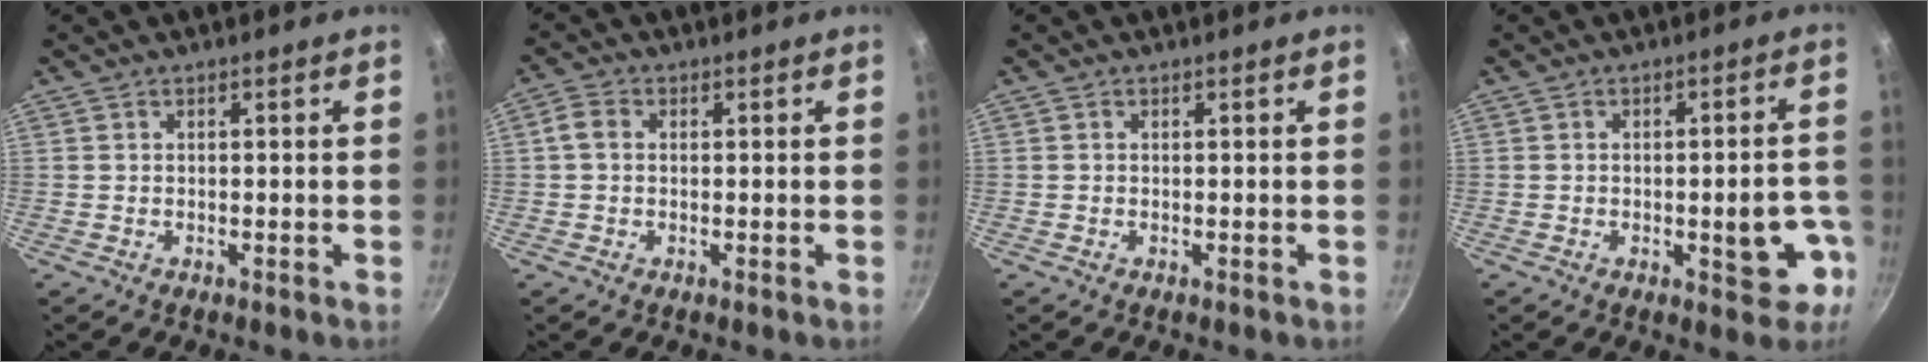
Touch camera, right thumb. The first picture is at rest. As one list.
[{"total": 2.7, "force": [0.1, 2.1, 1.7], "torque": [-0.038, 0.009, -0.003]}, {"total": 0.0}, {"total": 8.7, "force": [-2.7, 3.9, 7.3], "torque": [-0.057, 0.026, -0.030]}]